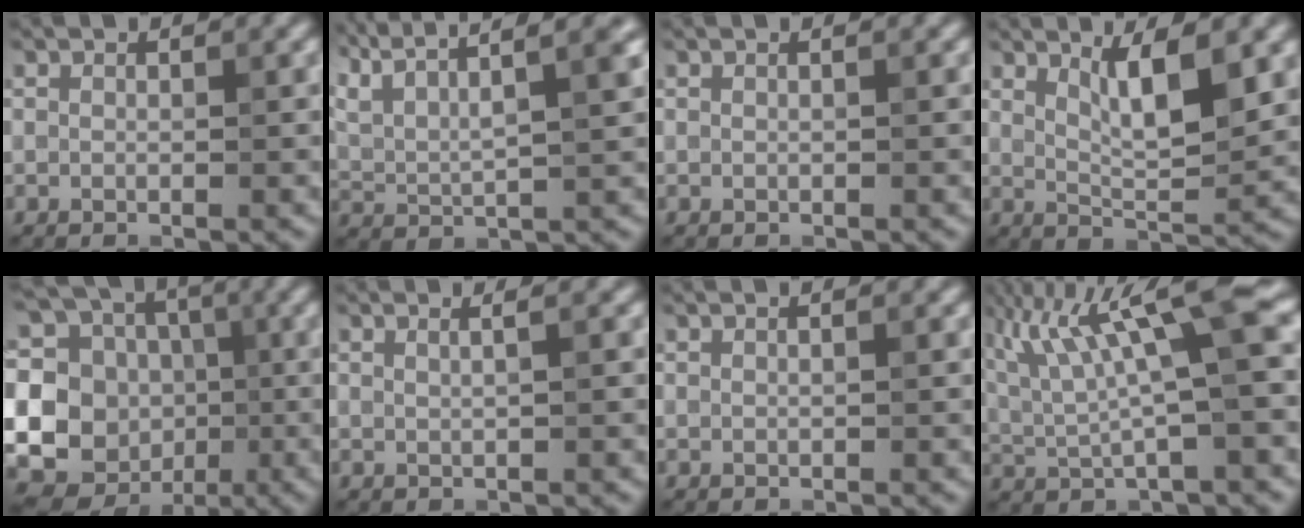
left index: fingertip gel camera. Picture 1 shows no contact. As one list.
[{"total": 10.6, "force": [7.7, 2.9, 6.6], "torque": [-0.130, 0.033, 0.100]}, {"total": 0.0}, {"total": 4.9, "force": [2.2, 1.2, 4.2], "torque": [-0.074, -0.009, 0.041]}, {"total": 18.9, "force": [-1.1, 17.8, 6.3], "torque": [-0.143, 0.018, -0.055]}, {"total": 2.7, "force": [1.4, 1.2, 2.0], "torque": [-0.004, 0.007, -0.010]}, {"total": 1.2, "force": [0.7, 0.4, 0.8], "torque": [-0.007, 0.000, 0.002]}, {"total": 9.4, "force": [3.2, 1.5, 8.7], "torque": [-0.161, 0.016, 0.061]}]